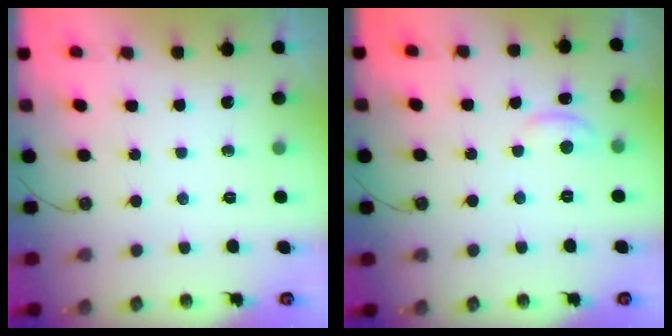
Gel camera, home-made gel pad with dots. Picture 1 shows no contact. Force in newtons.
{"total": 1.8, "press": 1.8, "slide": 0.4}